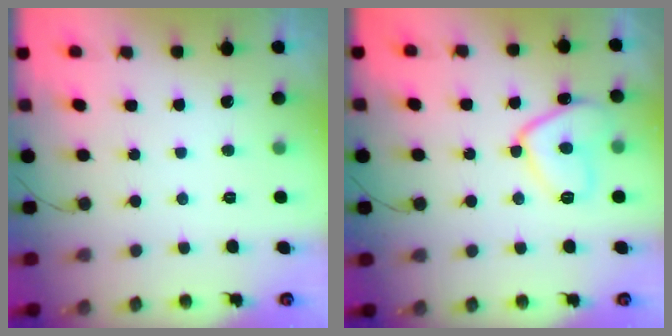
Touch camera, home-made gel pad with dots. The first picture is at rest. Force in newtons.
{"total": 12.0, "press": 12.0, "slide": 1.3}